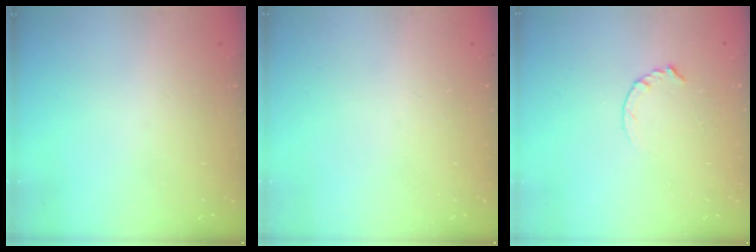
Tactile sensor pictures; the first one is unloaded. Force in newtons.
{"total": 0.0}
{"total": 2.8, "press": 2.8, "slide": 0.4}